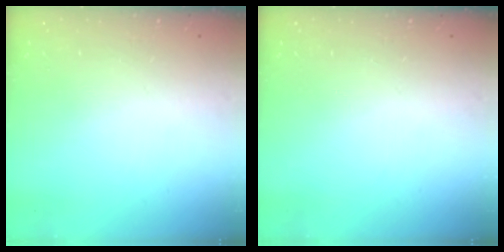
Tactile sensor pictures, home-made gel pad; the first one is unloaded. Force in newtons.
{"total": 0.0}